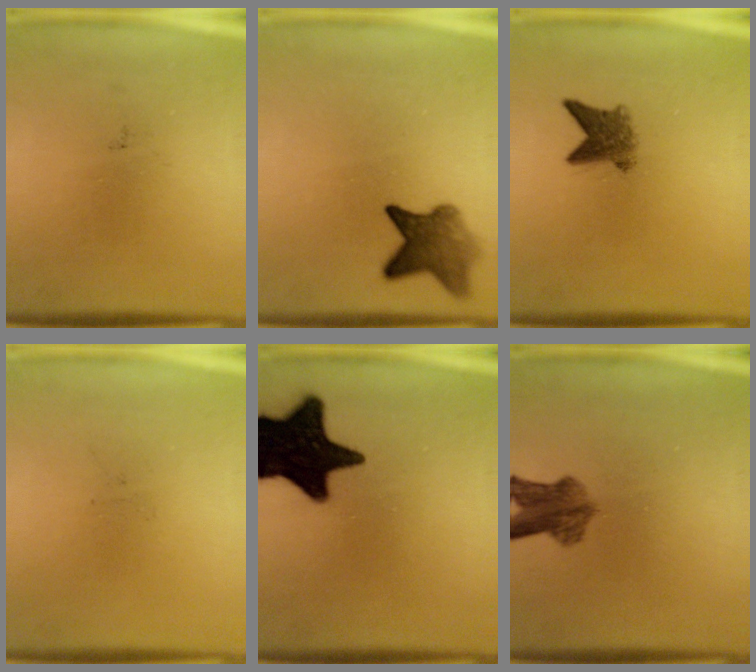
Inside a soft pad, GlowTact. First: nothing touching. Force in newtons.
{"total": 6.2}
{"total": 4.0}
{"total": 0.0}
{"total": 18.6}
{"total": 5.7}